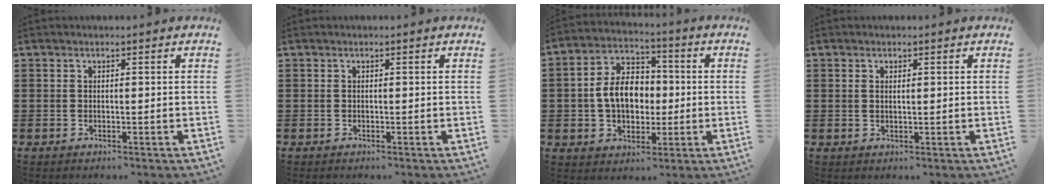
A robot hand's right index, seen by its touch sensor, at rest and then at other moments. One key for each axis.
{"total": 0.0}
{"total": 8.8, "fx": -0.5, "fy": 6.3, "fz": 6.0, "tx": -0.135, "ty": 0.011, "tz": -0.015}
{"total": 0.6, "fx": 0.3, "fy": 0.2, "fz": 0.5, "tx": -0.012, "ty": 0.002, "tz": 0.005}